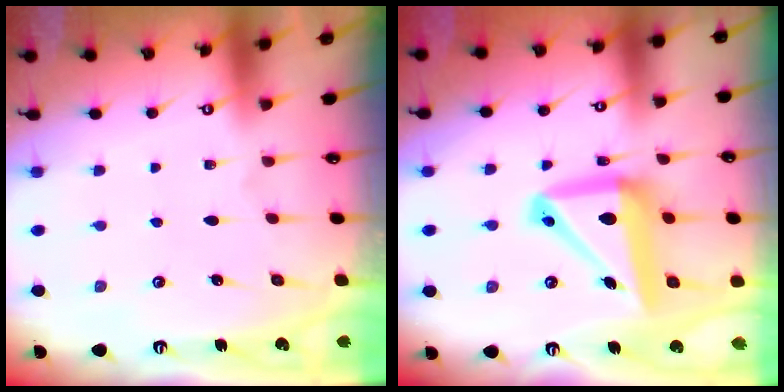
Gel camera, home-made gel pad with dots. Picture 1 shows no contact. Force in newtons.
{"total": 15.5, "press": 15.3, "slide": 2.2}